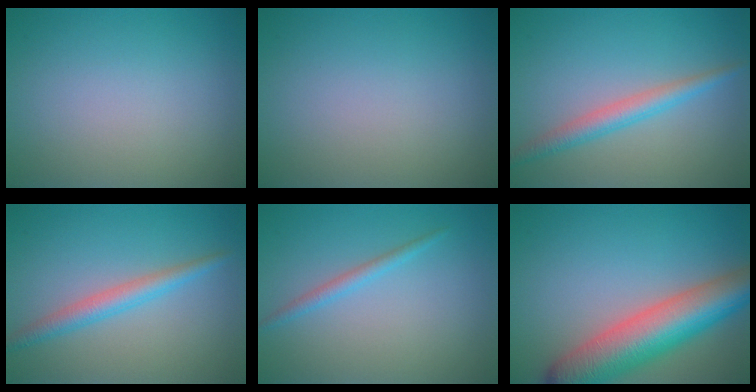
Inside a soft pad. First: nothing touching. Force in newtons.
{"total": 0.0}
{"total": 2.7, "press": 2.7, "slide": 0.1}
{"total": 2.6, "press": 2.6, "slide": 0.0}
{"total": 1.4, "press": 1.4, "slide": 0.1}
{"total": 9.3, "press": 9.3, "slide": 0.5}